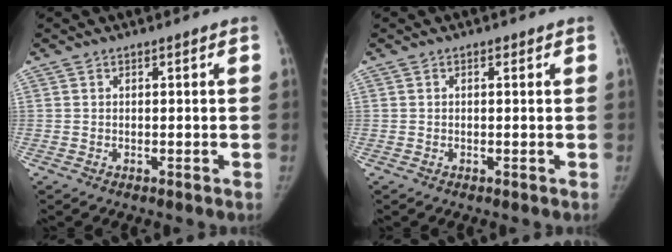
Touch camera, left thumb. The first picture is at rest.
{"total": 0.6, "force": [0.3, 0.3, 0.4], "torque": [-0.003, 0.000, 0.002]}